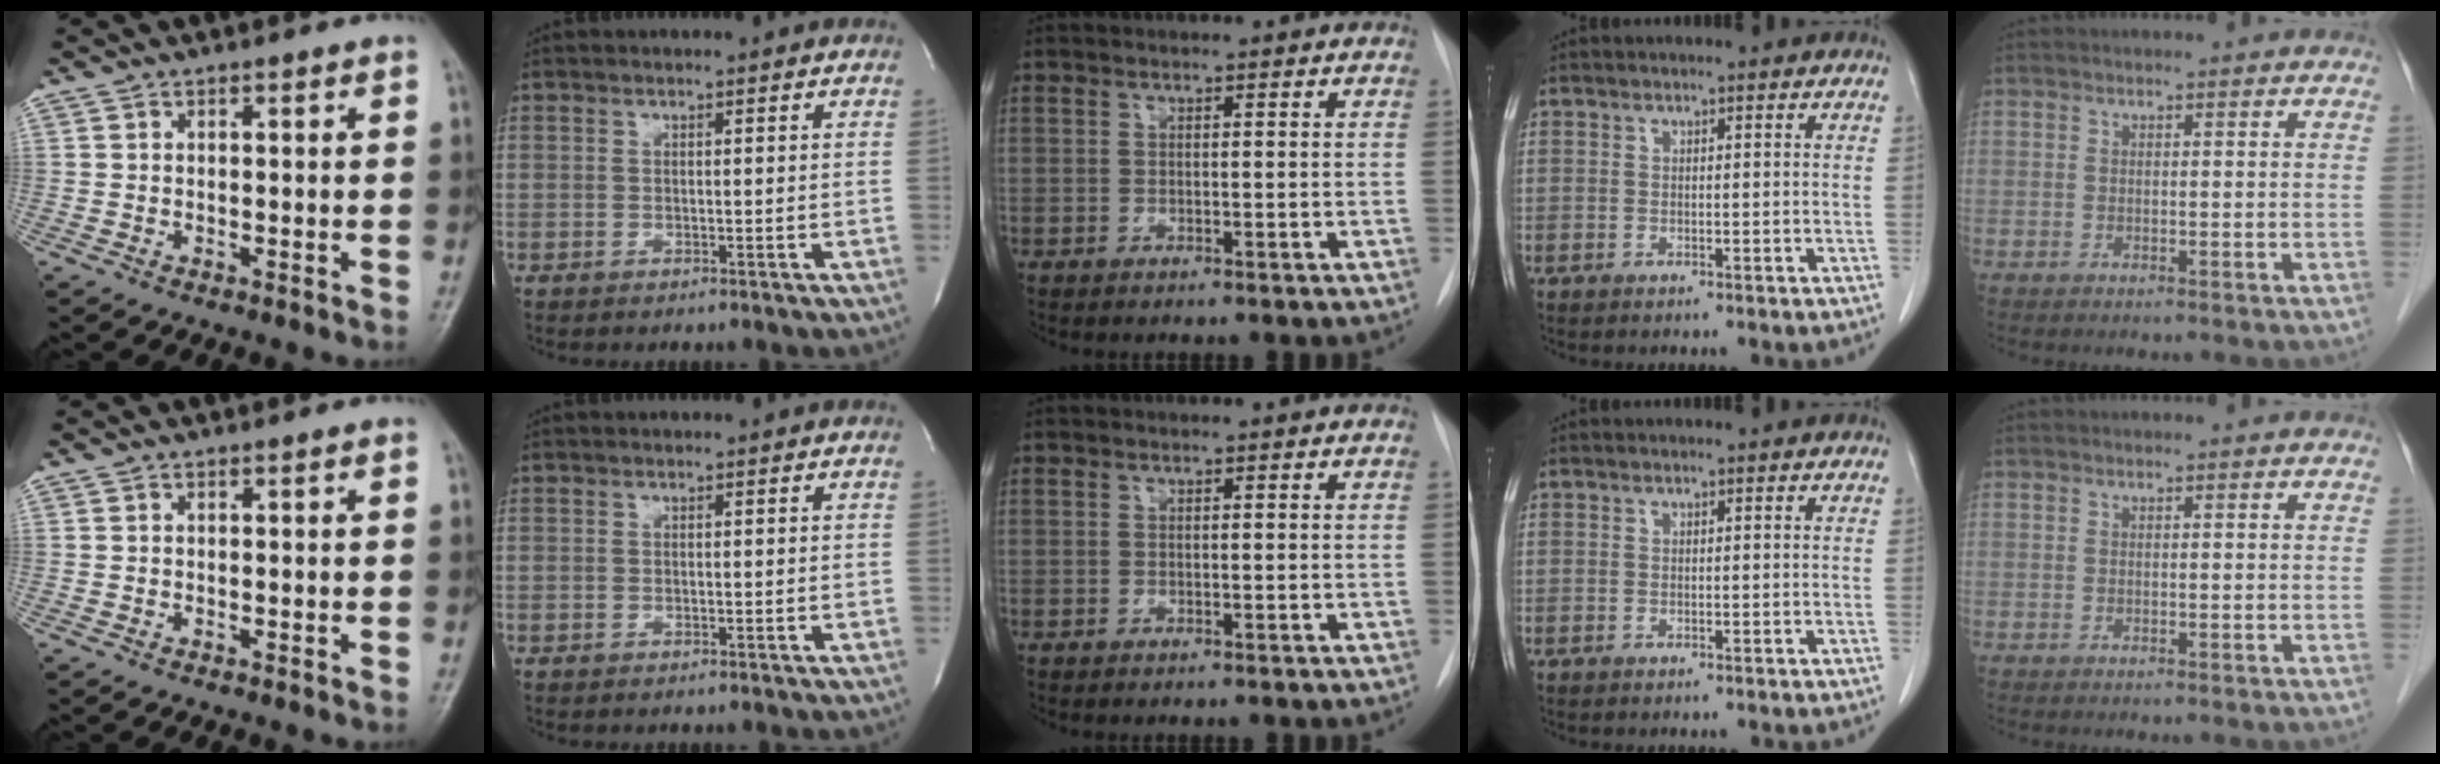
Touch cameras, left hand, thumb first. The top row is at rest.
{}